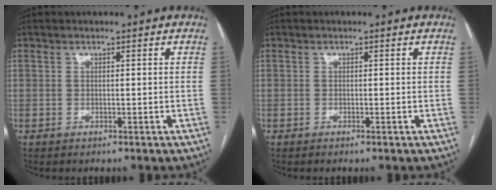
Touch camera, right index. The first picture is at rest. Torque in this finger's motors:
{"motor_torque": [0.09, 0.10, -0.02, 0.01]}